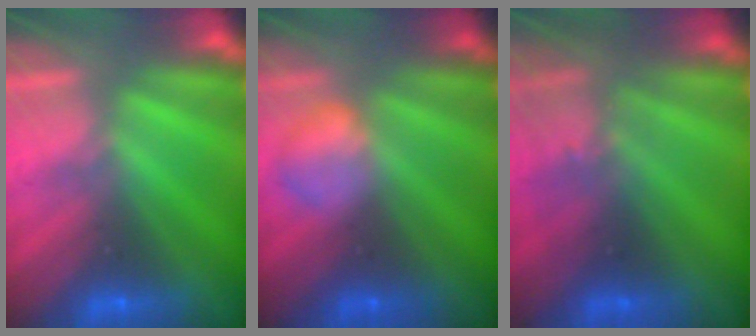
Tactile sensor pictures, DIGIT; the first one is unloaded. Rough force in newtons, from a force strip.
{"total": 2.3}
{"total": 2.9}